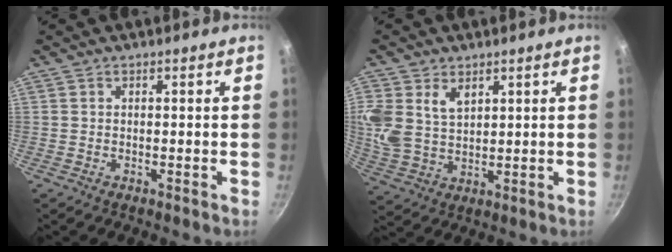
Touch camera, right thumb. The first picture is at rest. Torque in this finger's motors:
{"motor_torque": [0.12, 0.42, 0.37, 0.10, 0.10]}